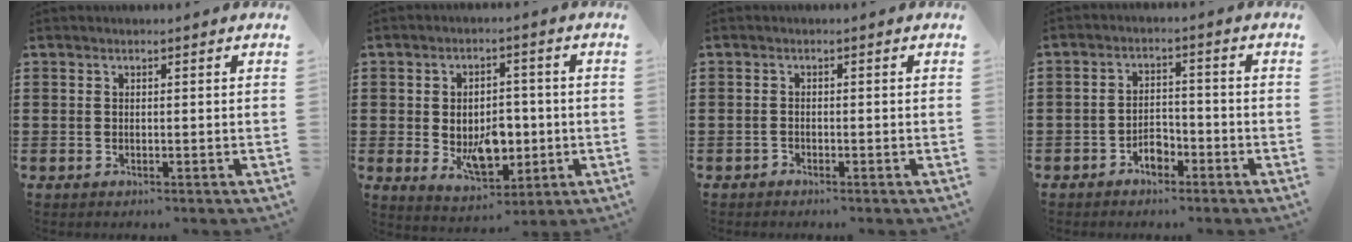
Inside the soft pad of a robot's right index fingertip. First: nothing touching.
{"total": 7.7, "force": [-0.9, 5.1, 5.7], "torque": [-0.094, 0.002, -0.020]}
{"total": 0.7, "force": [-0.7, 0.2, -0.1], "torque": [0.001, 0.003, -0.016]}
{"total": 3.5, "force": [-2.5, 1.8, 1.7], "torque": [-0.032, 0.006, -0.049]}